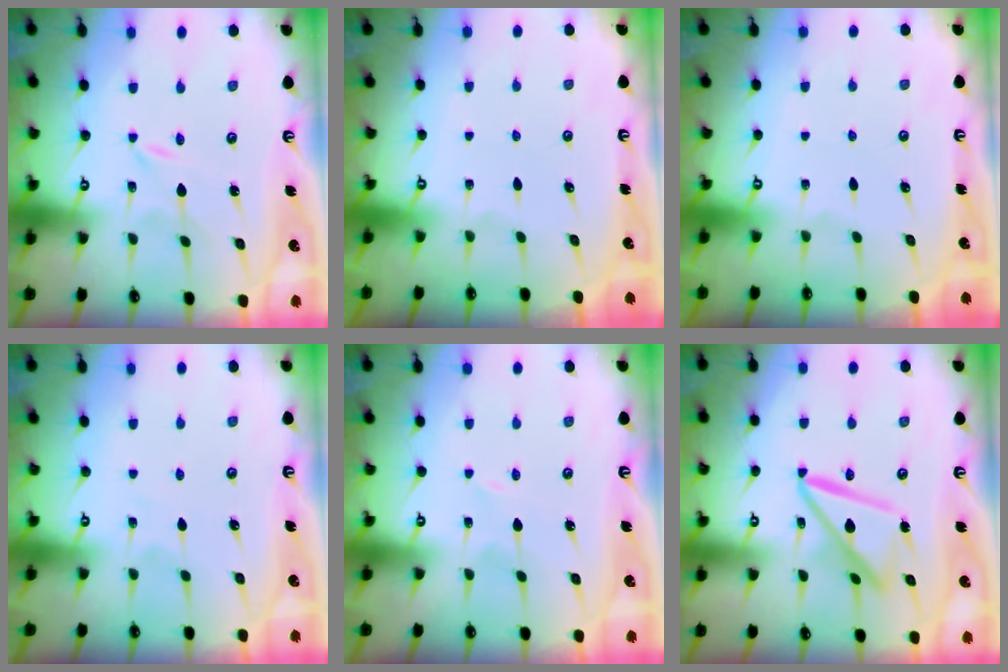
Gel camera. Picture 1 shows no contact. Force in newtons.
{"total": 0.0}
{"total": 0.0}
{"total": 2.0, "press": 2.0, "slide": 0.2}
{"total": 0.8, "press": 0.8, "slide": 0.2}
{"total": 13.5, "press": 13.4, "slide": 1.4}